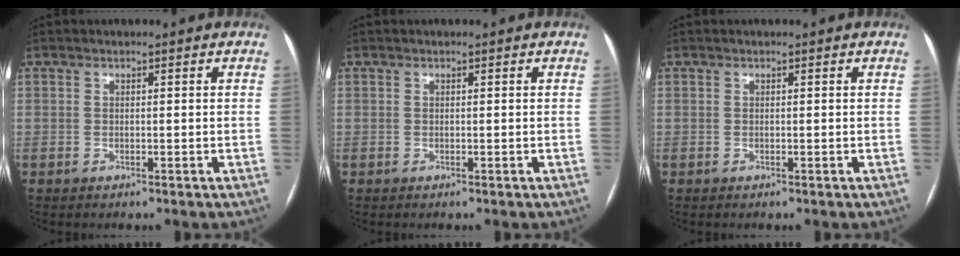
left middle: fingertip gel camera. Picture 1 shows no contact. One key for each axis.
{"total": 0.0}
{"total": 0.0}